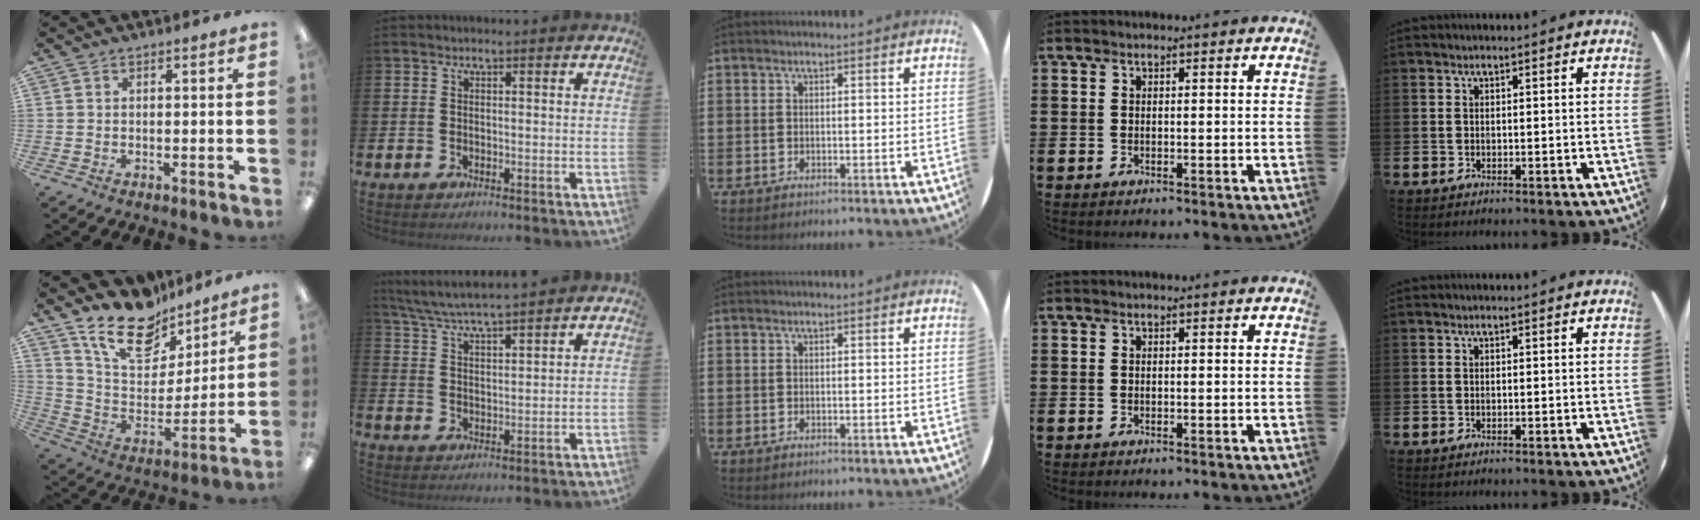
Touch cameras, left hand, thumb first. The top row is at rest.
{"thumb": {"total": 18.6, "force": [14.3, 9.0, 7.7], "torque": [-0.151, -0.089, 0.258]}, "index": {"total": 5.7, "force": [5.5, 0.0, 1.4], "torque": [-0.044, -0.031, 0.097]}}